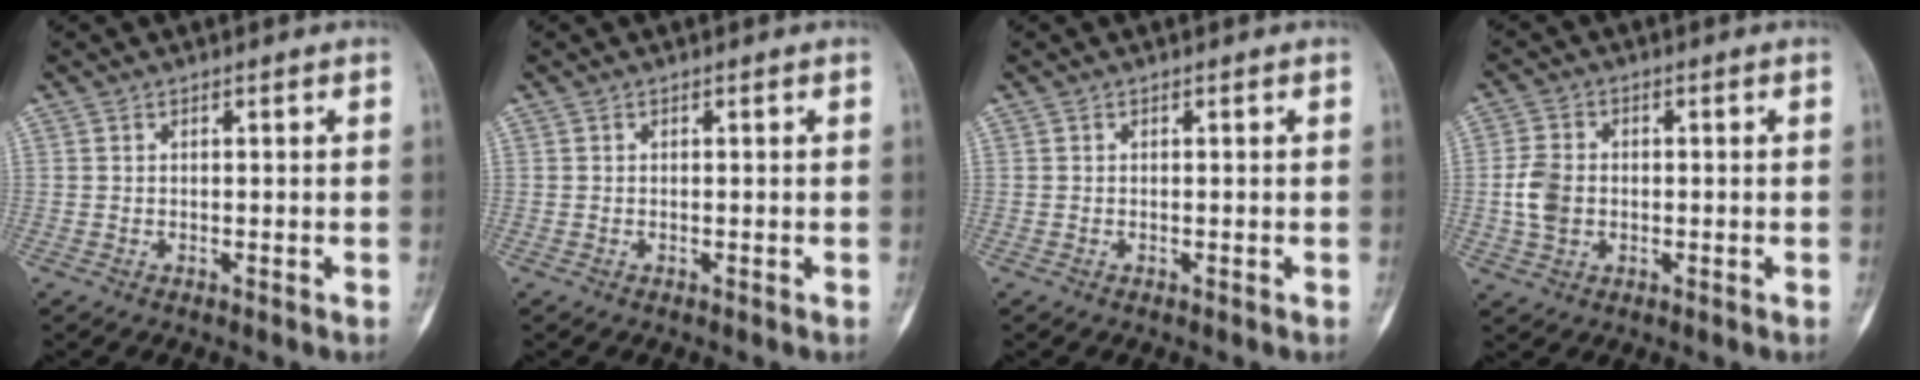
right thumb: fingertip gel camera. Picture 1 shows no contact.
{"total": 0.0}
{"total": 0.0}
{"total": 5.9, "force": [-0.5, 4.4, 3.8], "torque": [-0.075, 0.007, -0.012]}